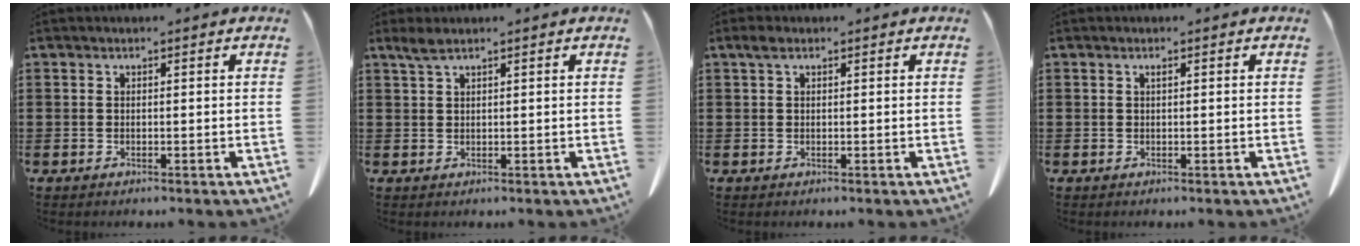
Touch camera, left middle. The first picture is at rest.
{"total": 2.0, "force": [1.3, 0.3, 1.4], "torque": [-0.032, 0.002, 0.025]}
{"total": 1.3, "force": [0.5, 0.7, 1.0], "torque": [-0.024, 0.006, 0.008]}
{"total": 0.6, "force": [0.2, 0.1, 0.5], "torque": [-0.011, -0.001, 0.005]}